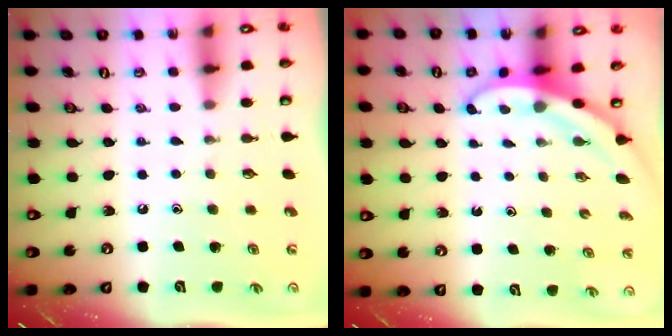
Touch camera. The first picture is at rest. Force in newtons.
{"total": 3.0, "press": 3.0, "slide": 0.1}